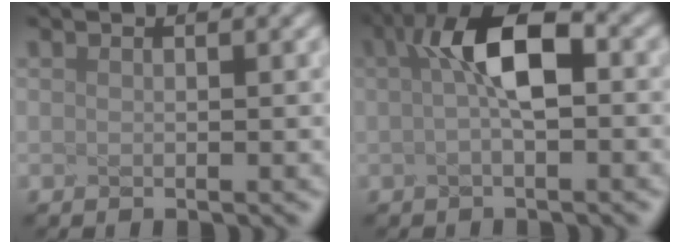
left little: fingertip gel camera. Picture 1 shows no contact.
{"total": 3.9, "force": [-0.5, 0.4, 3.8], "torque": [-0.095, 0.006, 0.025]}